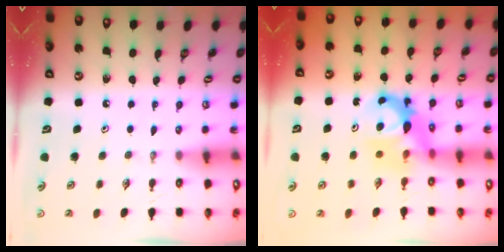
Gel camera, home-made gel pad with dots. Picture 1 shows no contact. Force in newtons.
{"total": 7.3, "press": 7.3, "slide": 0.5}